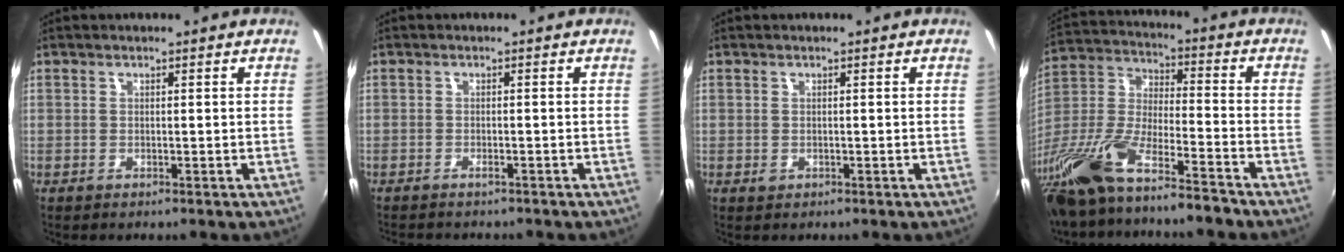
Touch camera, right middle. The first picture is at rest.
{"total": 2.3, "force": [-2.1, 0.5, 0.9], "torque": [-0.027, -0.007, -0.034]}
{"total": 0.7, "force": [-0.2, 0.6, 0.3], "torque": [-0.004, -0.002, -0.004]}
{"total": 18.9, "force": [-14.3, 2.4, 12.2], "torque": [-0.259, -0.039, -0.269]}